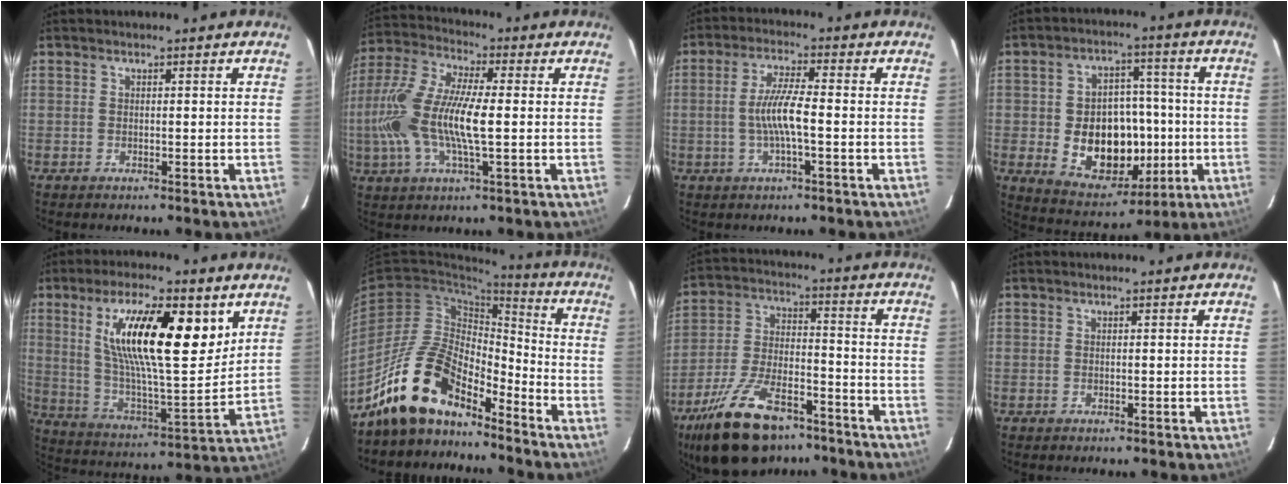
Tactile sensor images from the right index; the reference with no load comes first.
{"total": 17.1, "force": [-1.5, 4.5, 16.4], "torque": [-0.332, -0.001, -0.035]}
{"total": 6.6, "force": [-1.3, 0.6, 6.4], "torque": [-0.126, 0.002, -0.024]}
{"total": 14.5, "force": [-2.3, 11.1, 8.9], "torque": [-0.179, 0.008, -0.012]}
{"total": 21.6, "force": [8.9, 6.1, 18.6], "torque": [-0.319, 0.005, 0.157]}
{"total": 15.0, "force": [-12.1, 5.6, 6.9], "torque": [-0.136, 0.017, -0.230]}
{"total": 20.5, "force": [-14.3, 9.2, 11.5], "torque": [-0.233, -0.012, -0.237]}
{"total": 0.0}